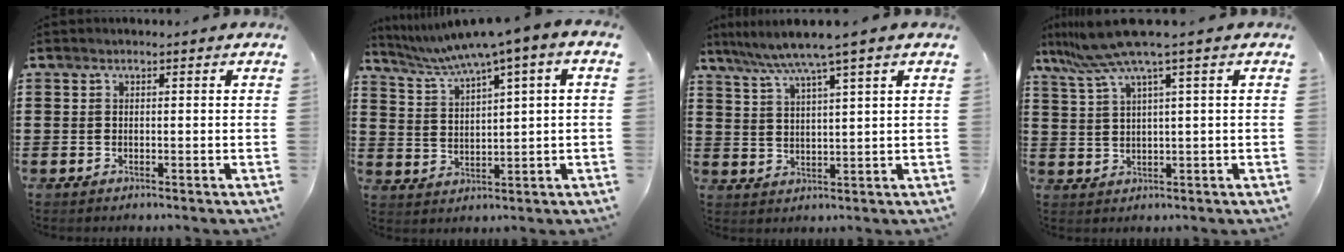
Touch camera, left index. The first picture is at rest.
{"total": 4.8, "force": [3.1, 0.0, 3.6], "torque": [-0.083, -0.018, 0.045]}
{"total": 5.7, "force": [4.3, -0.6, 3.6], "torque": [-0.083, -0.016, 0.071]}
{"total": 6.7, "force": [3.9, -0.6, 5.4], "torque": [-0.130, -0.023, 0.065]}